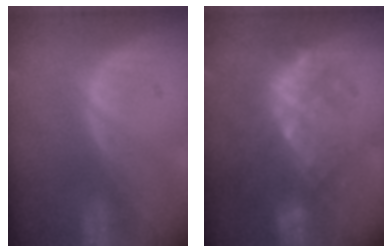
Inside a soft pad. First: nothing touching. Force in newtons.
{"total": 9.3, "press": 8.6, "slide": 3.6}